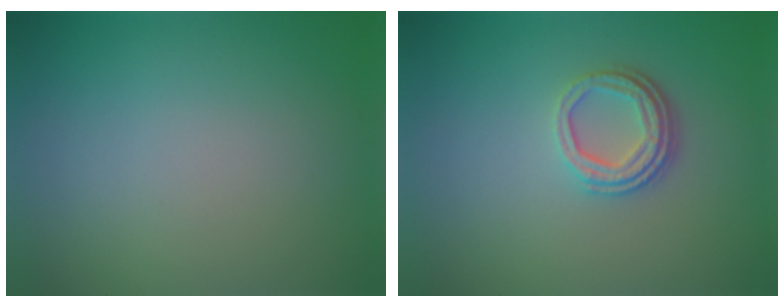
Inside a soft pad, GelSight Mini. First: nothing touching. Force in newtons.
{"total": 3.3, "press": 2.4, "slide": 2.3}